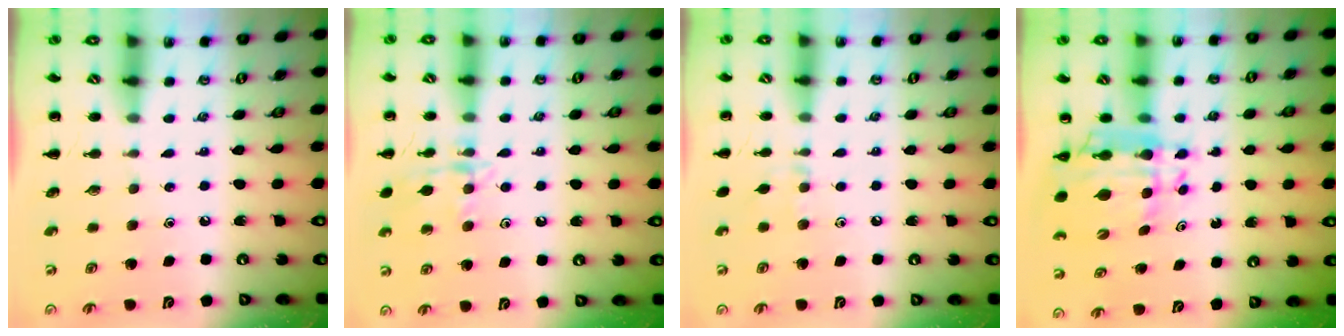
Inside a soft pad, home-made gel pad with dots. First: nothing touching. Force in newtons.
{"total": 12.5, "press": 12.5, "slide": 1.1}
{"total": 5.1, "press": 4.8, "slide": 1.6}
{"total": 9.3, "press": 8.8, "slide": 3.0}